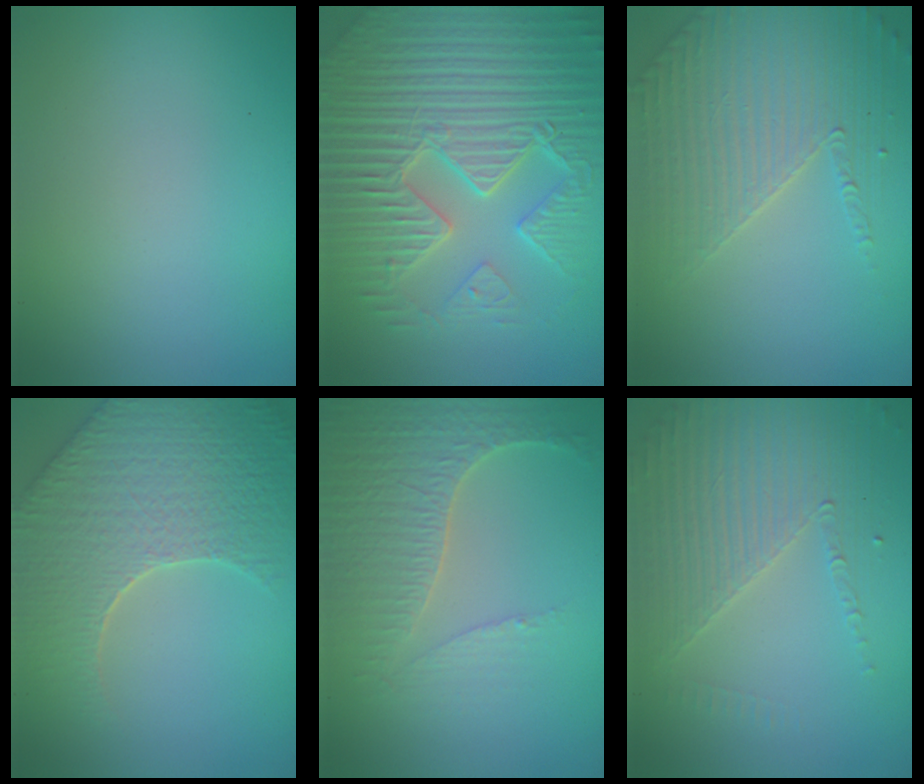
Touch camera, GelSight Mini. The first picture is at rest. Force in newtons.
{"total": 9.8, "press": 6.8, "slide": 7.0}
{"total": 3.6, "press": 3.6, "slide": 0.7}
{"total": 8.2, "press": 5.9, "slide": 5.6}
{"total": 4.2, "press": 4.0, "slide": 1.3}
{"total": 3.9, "press": 3.6, "slide": 1.6}